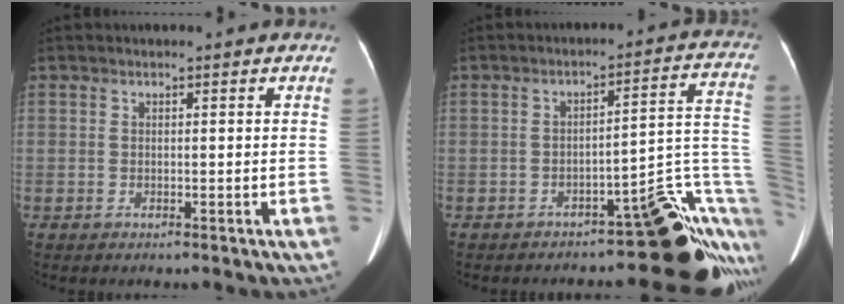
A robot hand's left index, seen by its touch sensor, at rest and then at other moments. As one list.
[{"total": 17.6, "force": [-11.3, 4.3, 12.8], "torque": [-0.040, 0.054, -0.131]}]